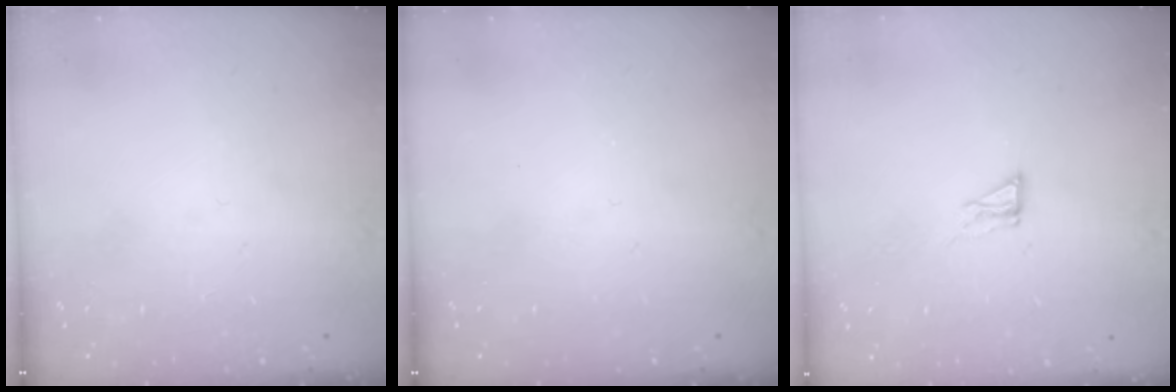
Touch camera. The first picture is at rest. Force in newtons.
{"total": 0.0}
{"total": 4.3, "press": 4.2, "slide": 0.3}